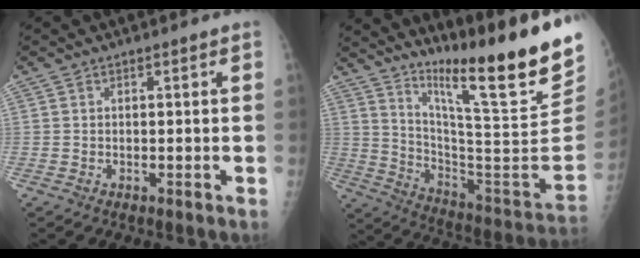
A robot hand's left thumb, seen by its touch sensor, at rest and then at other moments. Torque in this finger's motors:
{"motor_torque": [0.53, -0.01, 1.43, -1.34, 0.26]}